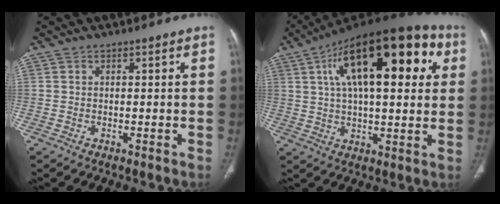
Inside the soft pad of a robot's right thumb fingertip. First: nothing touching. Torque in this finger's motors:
{"motor_torque": [0.14, 4.86, 2.32, 0.45, 0.73]}